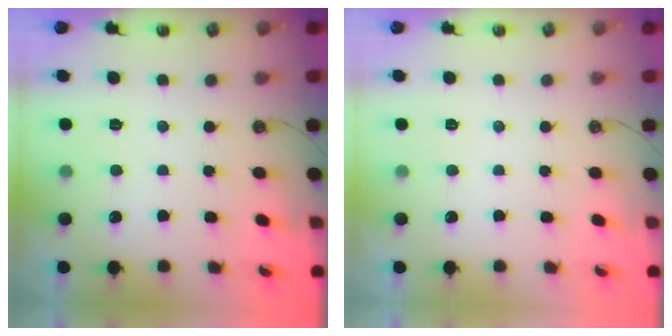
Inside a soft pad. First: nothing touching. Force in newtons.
{"total": 0.0}